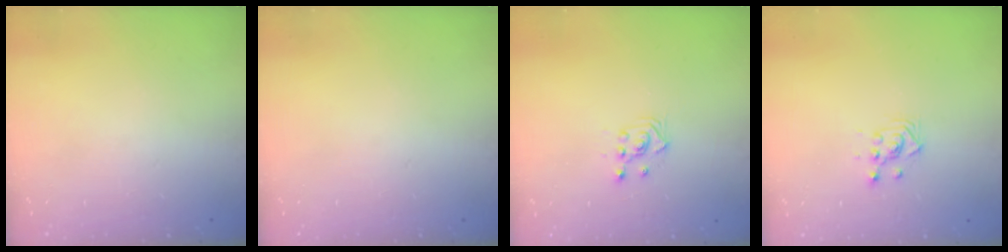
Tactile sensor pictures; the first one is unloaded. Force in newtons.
{"total": 0.0}
{"total": 2.9, "press": 2.9, "slide": 0.2}
{"total": 2.9, "press": 2.9, "slide": 0.1}